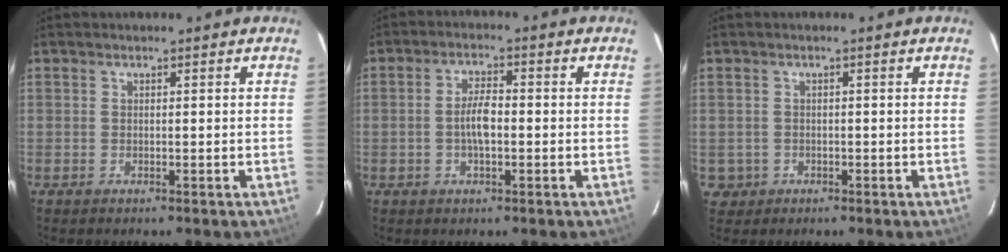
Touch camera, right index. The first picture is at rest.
{"total": 4.6, "force": [-0.7, 1.7, 4.2], "torque": [-0.081, 0.007, -0.011]}
{"total": 3.1, "force": [-0.5, 3.0, 0.4], "torque": [-0.005, 0.011, 0.001]}